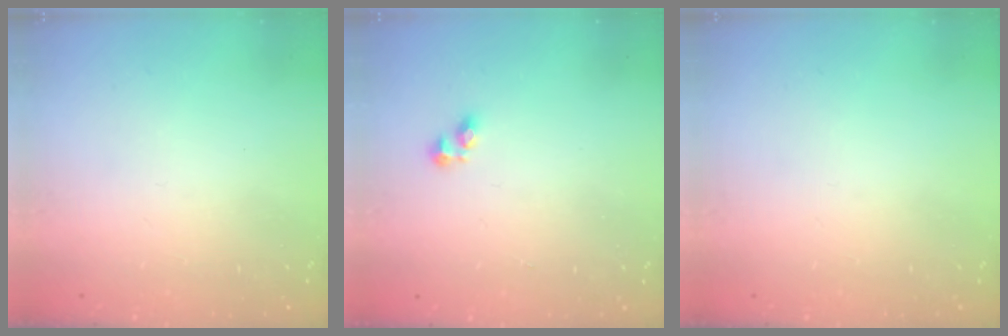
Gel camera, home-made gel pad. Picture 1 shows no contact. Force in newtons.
{"total": 2.8, "press": 2.8, "slide": 0.3}
{"total": 0.0}